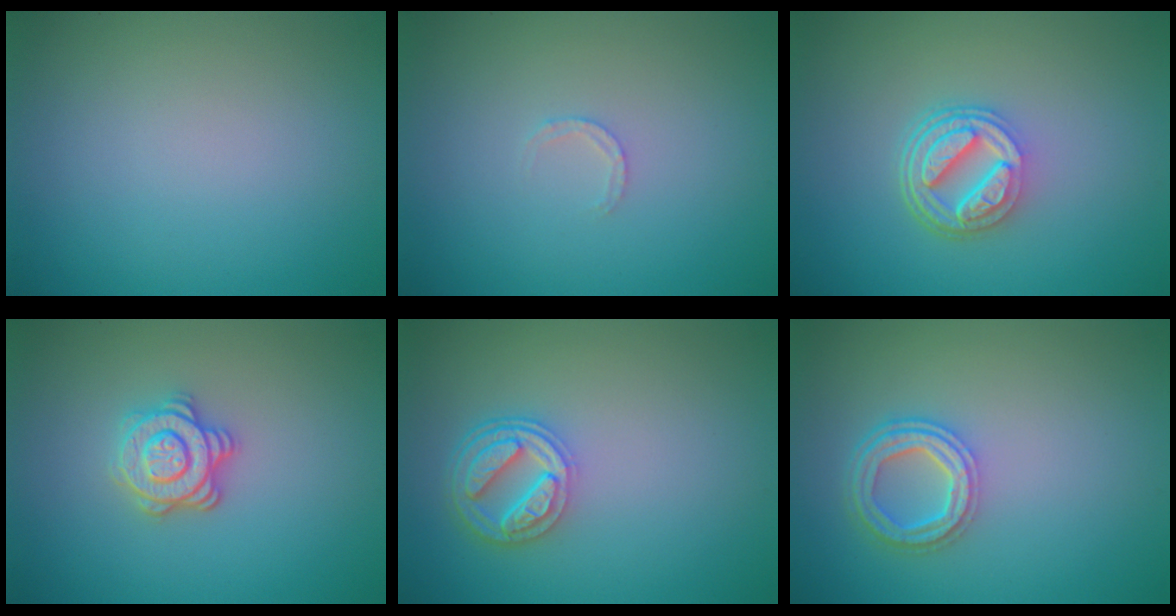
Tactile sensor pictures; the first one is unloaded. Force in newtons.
{"total": 0.9, "press": 0.9, "slide": 0.2}
{"total": 5.2, "press": 3.9, "slide": 3.5}
{"total": 3.5, "press": 3.0, "slide": 1.7}
{"total": 4.5, "press": 3.5, "slide": 2.8}
{"total": 4.1, "press": 3.1, "slide": 2.6}